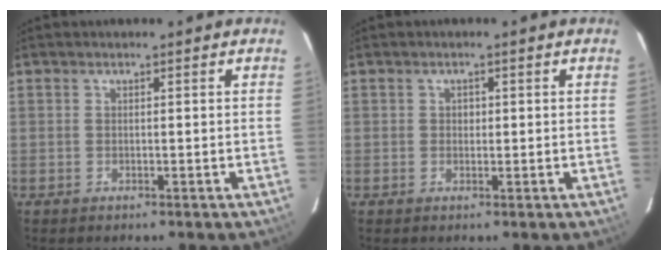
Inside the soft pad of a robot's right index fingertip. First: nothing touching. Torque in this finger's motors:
{"motor_torque": [0.08, 0.00, 0.04, 0.00]}